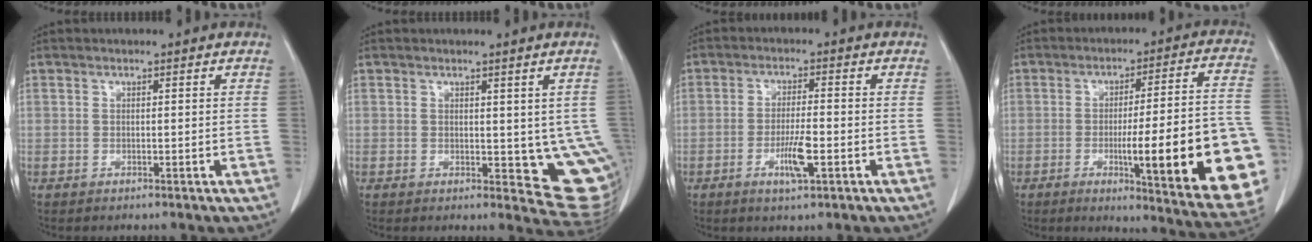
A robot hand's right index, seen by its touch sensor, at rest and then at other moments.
{"total": 8.7, "force": [0.4, 4.2, 7.6], "torque": [-0.073, -0.017, 0.010]}
{"total": 5.2, "force": [-1.9, 0.7, 4.8], "torque": [-0.089, -0.004, -0.032]}
{"total": 22.8, "force": [-6.0, 2.3, 21.9], "torque": [-0.207, 0.007, -0.068]}